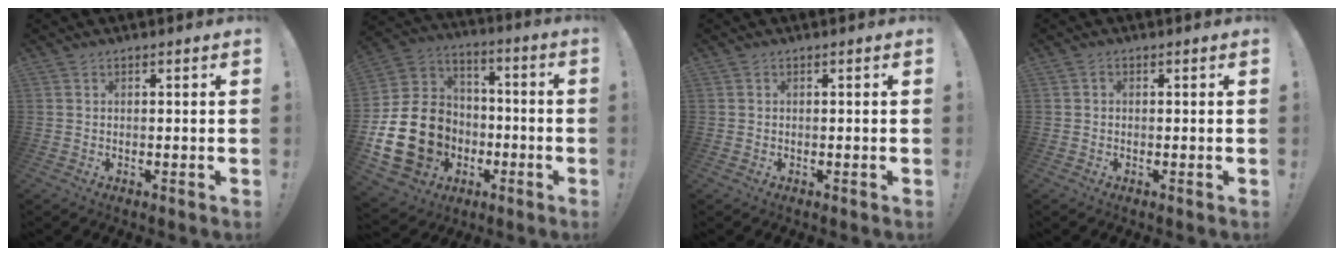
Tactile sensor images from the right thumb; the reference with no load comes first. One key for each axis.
{"total": 22.7, "fx": -5.1, "fy": 18.7, "fz": 11.9, "tx": -0.232, "ty": 0.035, "tz": -0.045}
{"total": 0.0}
{"total": 0.7, "fx": -0.6, "fy": 0.3, "fz": 0.2, "tx": -0.012, "ty": 0.004, "tz": -0.009}